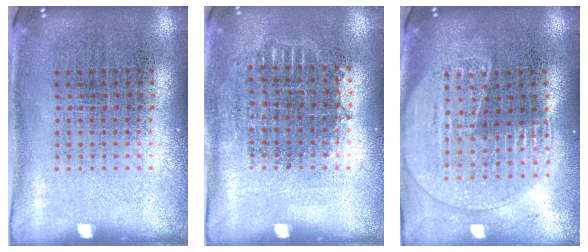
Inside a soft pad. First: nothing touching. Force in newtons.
{"total": 0.7, "press": 0.7, "slide": 0.4}
{"total": 1.7, "press": 1.6, "slide": 0.6}